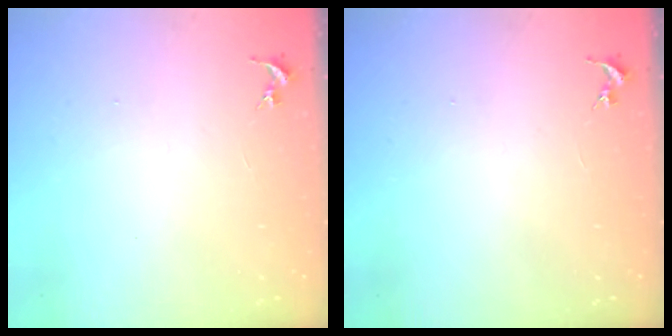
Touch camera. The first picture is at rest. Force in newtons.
{"total": 0.0}